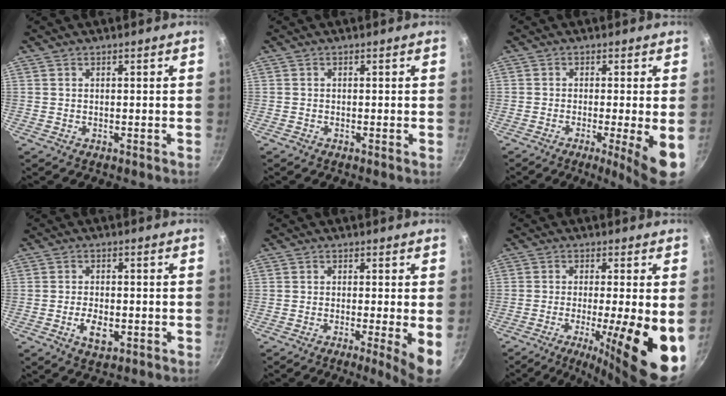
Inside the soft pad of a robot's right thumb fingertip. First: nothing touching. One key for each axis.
{"total": 0.0}
{"total": 8.1, "fx": -2.1, "fy": 0.7, "fz": 7.8, "tx": -0.112, "ty": -0.005, "tz": -0.030}
{"total": 5.1, "fx": -1.6, "fy": 2.8, "fz": 3.9, "tx": -0.070, "ty": 0.007, "tz": -0.027}
{"total": 6.2, "fx": -1.2, "fy": 0.5, "fz": 6.1, "tx": -0.084, "ty": -0.008, "tz": -0.019}
{"total": 16.4, "fx": -4.1, "fy": 3.3, "fz": 15.6, "tx": -0.219, "ty": -0.008, "tz": -0.058}